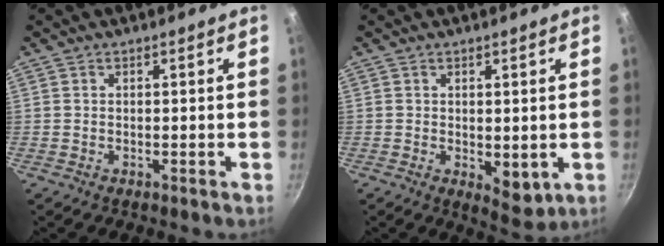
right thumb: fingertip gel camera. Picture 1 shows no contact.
{"total": 5.2, "force": [-0.3, 2.8, 4.4], "torque": [-0.051, -0.015, 0.004]}